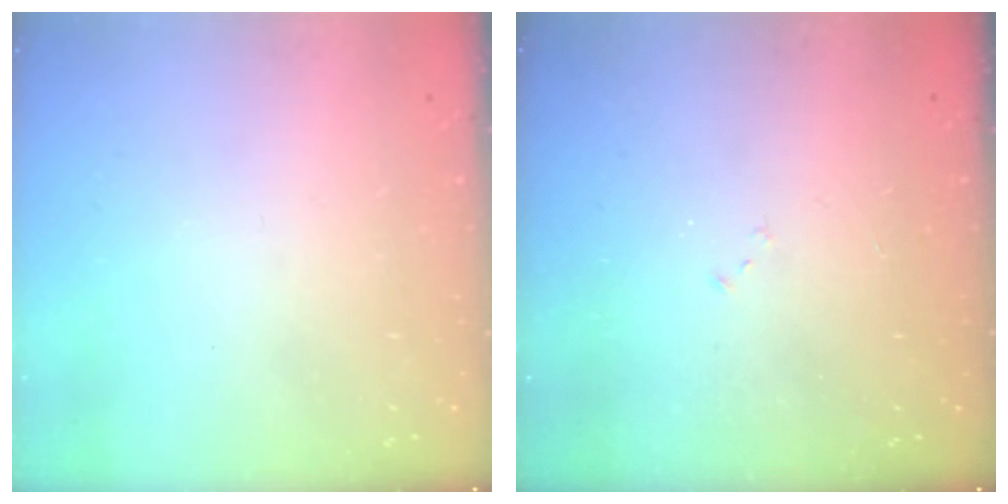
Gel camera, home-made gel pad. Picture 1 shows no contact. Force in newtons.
{"total": 7.8, "press": 7.7, "slide": 0.7}